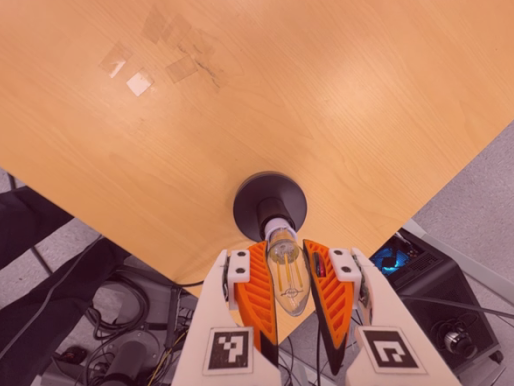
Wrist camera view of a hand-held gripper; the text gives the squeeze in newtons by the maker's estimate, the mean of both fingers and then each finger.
{"total": 23.2, "left": 24.7, "right": 21.7}